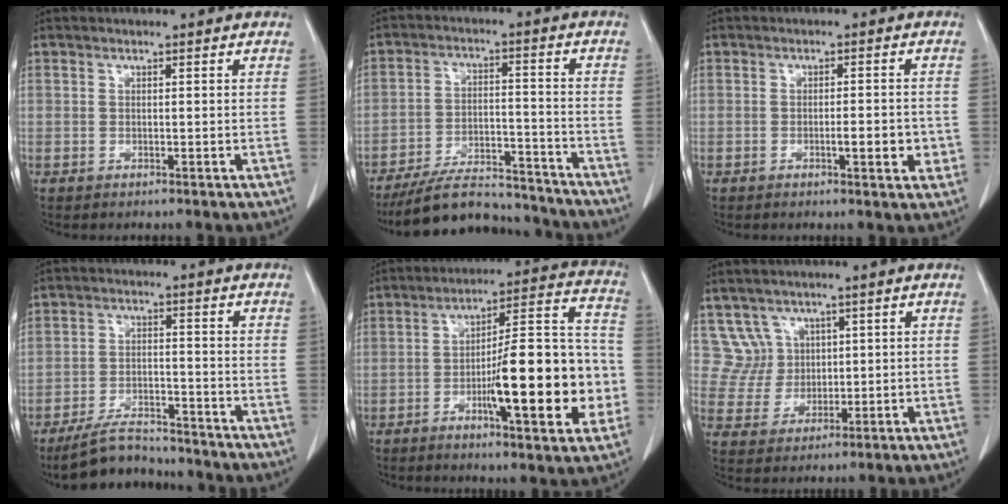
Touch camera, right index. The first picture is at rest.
{"total": 15.1, "force": [-13.9, 3.8, 4.2], "torque": [-0.063, 0.020, -0.210]}
{"total": 4.3, "force": [-1.1, 1.1, 4.0], "torque": [-0.056, 0.001, -0.013]}
{"total": 8.0, "force": [-7.4, 2.2, 2.1], "torque": [-0.038, -0.006, -0.128]}
{"total": 19.5, "force": [-4.9, 3.7, 18.5], "torque": [-0.253, 0.022, -0.069]}
{"total": 5.1, "force": [2.6, 4.4, -0.5], "torque": [0.016, 0.009, 0.057]}